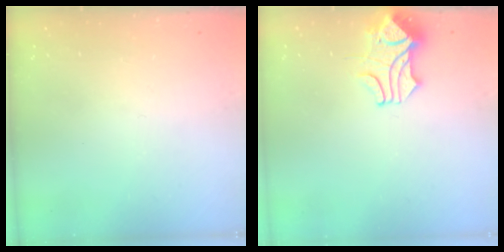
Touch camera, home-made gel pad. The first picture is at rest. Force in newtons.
{"total": 1.7, "press": 1.3, "slide": 1.1}